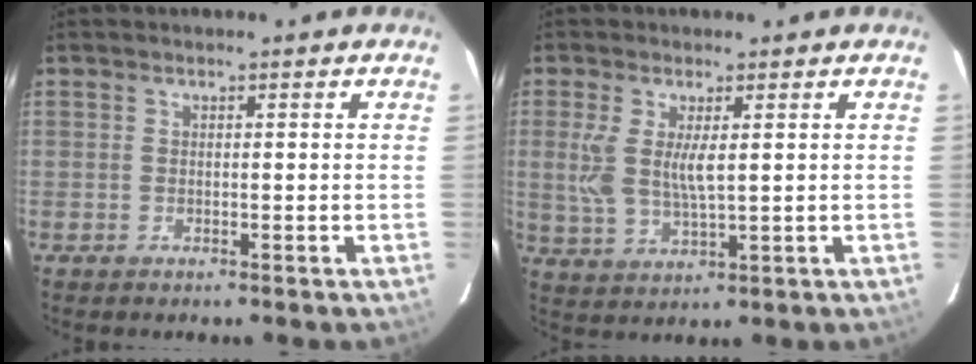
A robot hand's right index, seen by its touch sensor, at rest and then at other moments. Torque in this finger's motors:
{"motor_torque": [0.22, 0.17, 0.17, 0.10]}